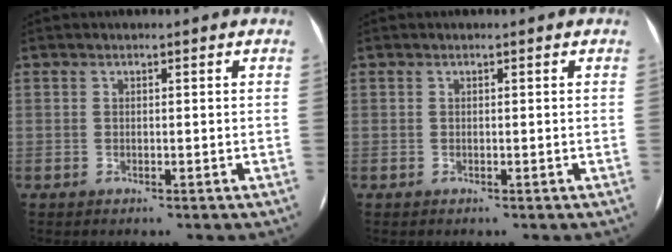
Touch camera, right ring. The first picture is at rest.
{"total": 0.0}